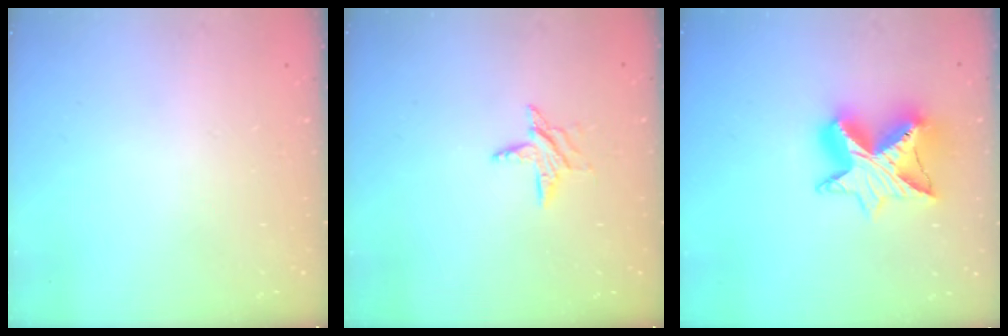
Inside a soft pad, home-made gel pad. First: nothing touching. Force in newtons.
{"total": 6.2, "press": 6.2, "slide": 0.6}
{"total": 13.6, "press": 13.5, "slide": 1.0}